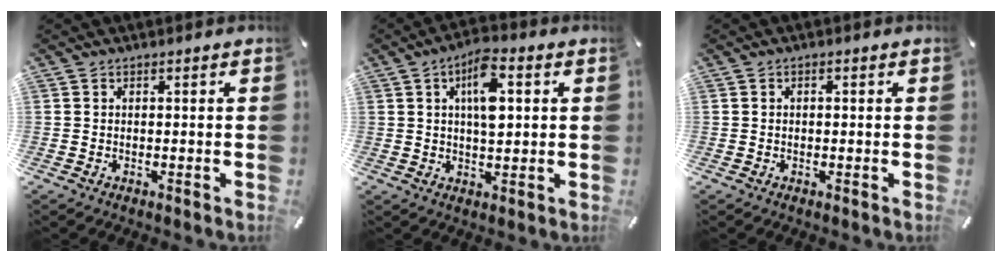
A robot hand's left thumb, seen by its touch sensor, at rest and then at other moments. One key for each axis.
{"total": 9.3, "fx": 2.6, "fy": 4.1, "fz": 7.9, "tx": -0.132, "ty": -0.003, "tz": 0.036}
{"total": 0.7, "fx": -0.1, "fy": 0.5, "fz": 0.5, "tx": -0.010, "ty": 0.001, "tz": -0.003}